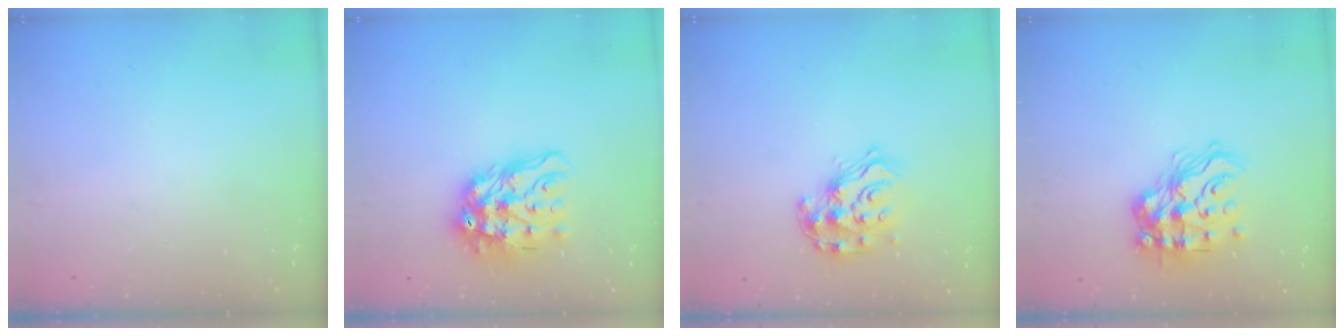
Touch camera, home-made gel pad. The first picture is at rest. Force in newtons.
{"total": 16.1, "press": 16.0, "slide": 1.8}
{"total": 14.2, "press": 14.1, "slide": 1.1}
{"total": 17.4, "press": 17.4, "slide": 1.5}